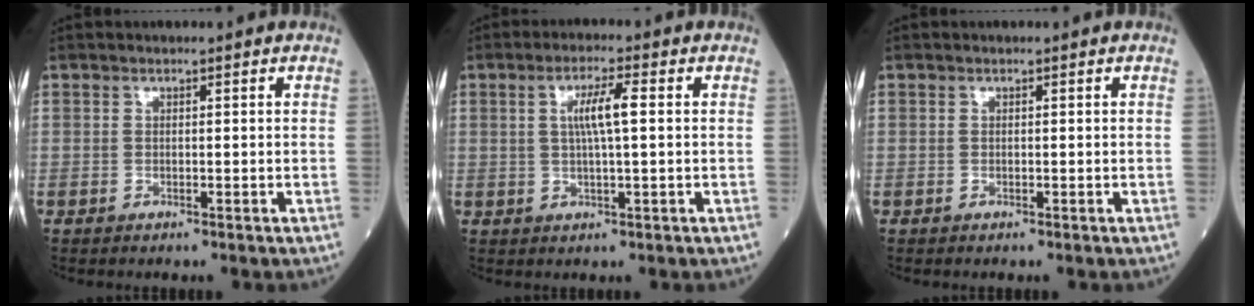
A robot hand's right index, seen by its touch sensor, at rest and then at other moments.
{"total": 4.9, "force": [0.9, 0.2, 4.9], "torque": [-0.090, 0.004, 0.015]}
{"total": 0.0}